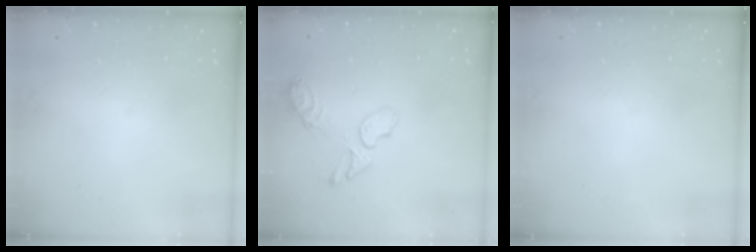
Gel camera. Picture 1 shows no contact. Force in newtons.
{"total": 9.2, "press": 9.1, "slide": 1.4}
{"total": 0.0}